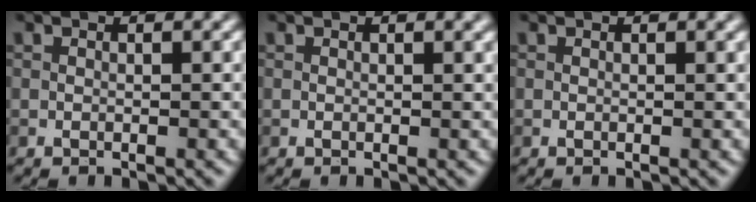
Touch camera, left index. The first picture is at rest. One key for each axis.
{"total": 1.0, "fx": 0.6, "fy": 0.4, "fz": 0.8, "tx": -0.005, "ty": 0.004, "tz": 0.003}
{"total": 0.6, "fx": 0.3, "fy": 0.2, "fz": 0.5, "tx": -0.001, "ty": 0.002, "tz": 0.001}